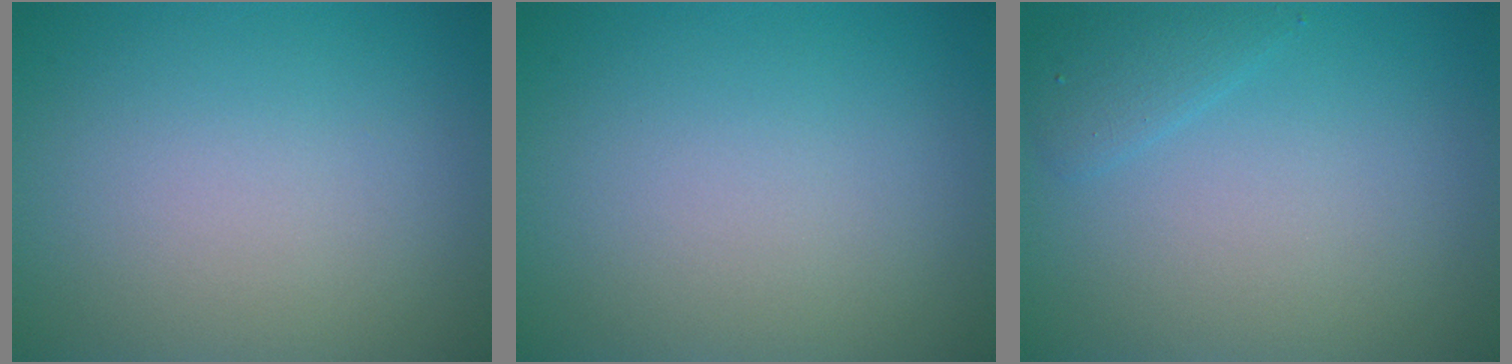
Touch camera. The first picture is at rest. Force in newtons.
{"total": 0.0}
{"total": 1.4, "press": 1.4, "slide": 0.1}